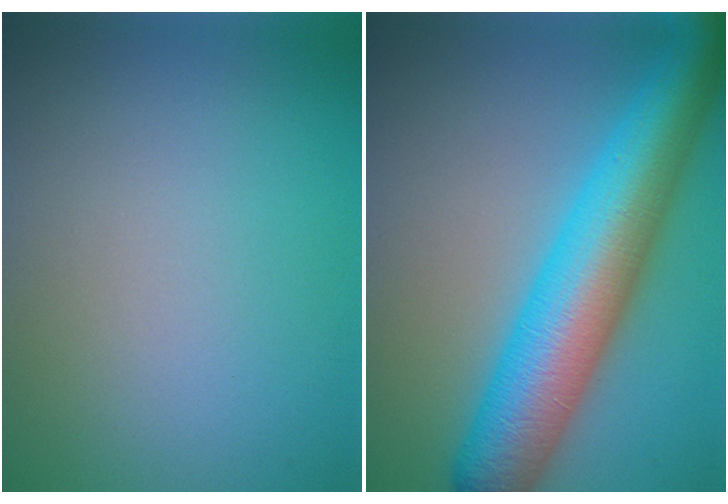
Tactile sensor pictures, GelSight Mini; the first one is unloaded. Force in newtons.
{"total": 10.5, "press": 10.5, "slide": 0.3}